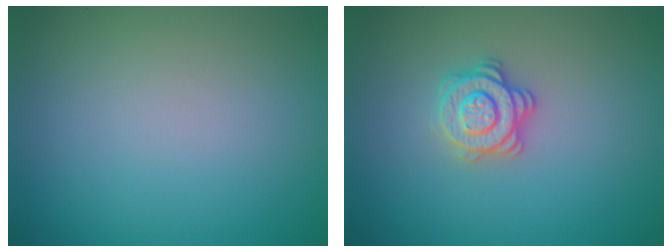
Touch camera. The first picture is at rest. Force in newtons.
{"total": 2.8, "press": 2.6, "slide": 1.0}